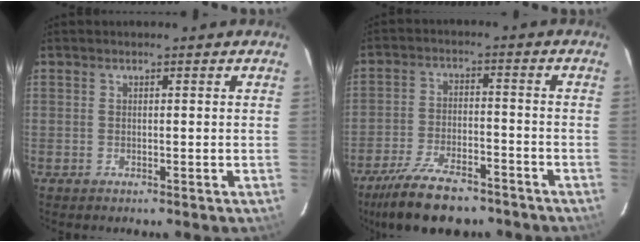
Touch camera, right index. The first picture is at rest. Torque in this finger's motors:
{"motor_torque": [1.15, -1.00, 0.54, 0.13]}